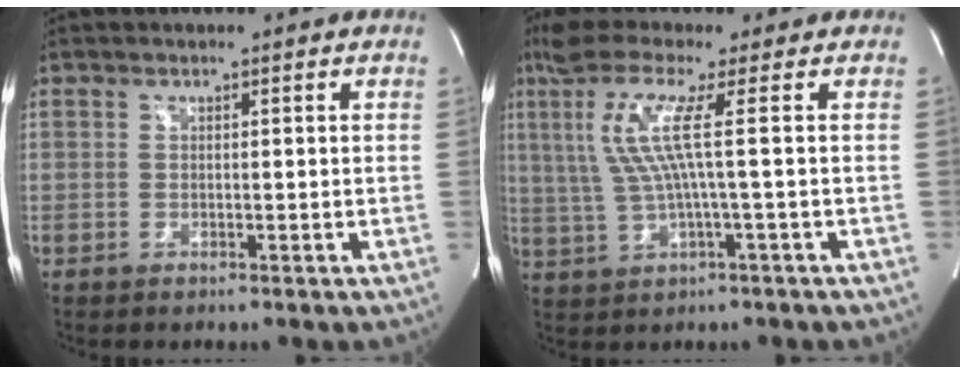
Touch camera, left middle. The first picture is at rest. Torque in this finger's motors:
{"motor_torque": [1.51, -0.28, 0.74, 0.21]}